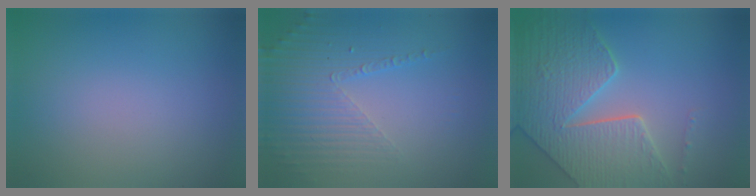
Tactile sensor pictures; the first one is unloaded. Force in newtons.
{"total": 5.3, "press": 3.1, "slide": 4.2}
{"total": 7.3, "press": 6.0, "slide": 4.2}